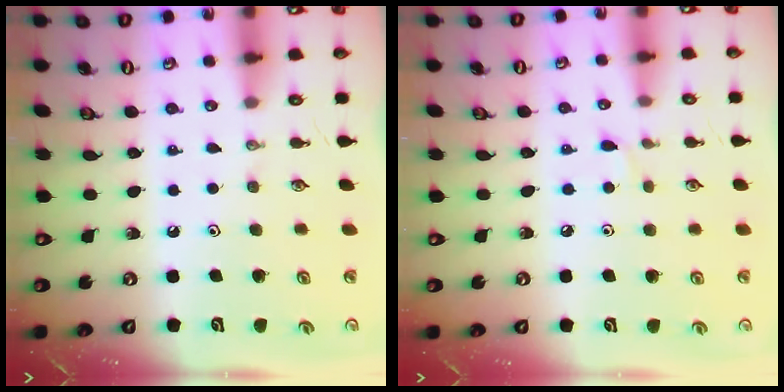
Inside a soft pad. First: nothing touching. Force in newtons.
{"total": 4.1, "press": 4.0, "slide": 0.6}